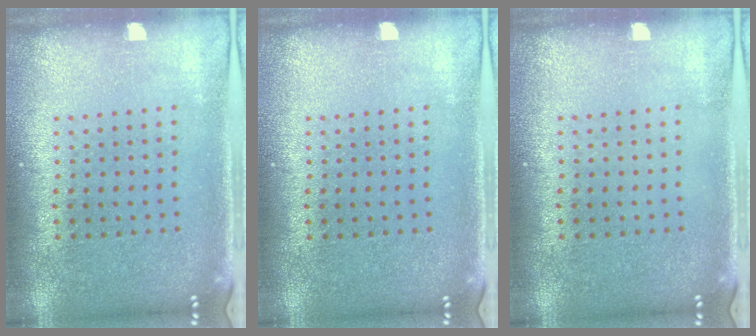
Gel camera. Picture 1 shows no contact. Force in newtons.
{"total": 0.0}
{"total": 0.0}